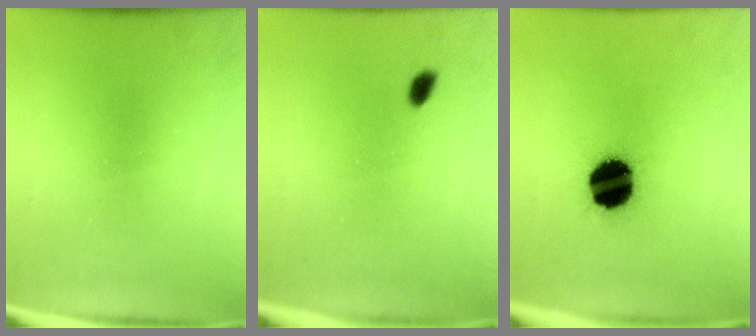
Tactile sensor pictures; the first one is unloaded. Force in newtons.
{"total": 1.4}
{"total": 14.7}